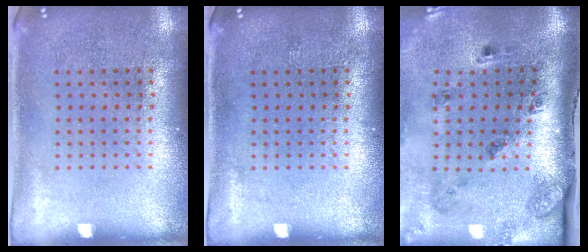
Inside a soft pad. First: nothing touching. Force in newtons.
{"total": 0.0}
{"total": 2.4, "press": 1.7, "slide": 1.8}